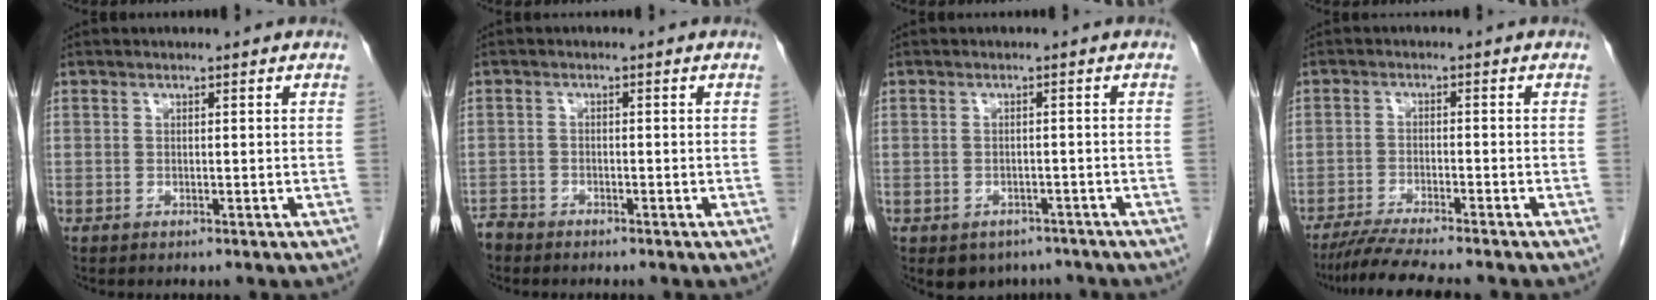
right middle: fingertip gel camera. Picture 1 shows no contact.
{"total": 1.9, "force": [-1.8, 0.6, -0.1], "torque": [0.000, -0.002, -0.035]}
{"total": 5.0, "force": [-3.8, 3.1, 0.7], "torque": [0.002, 0.009, -0.047]}
{"total": 8.1, "force": [-7.0, -0.3, 4.1], "torque": [-0.065, -0.023, -0.116]}